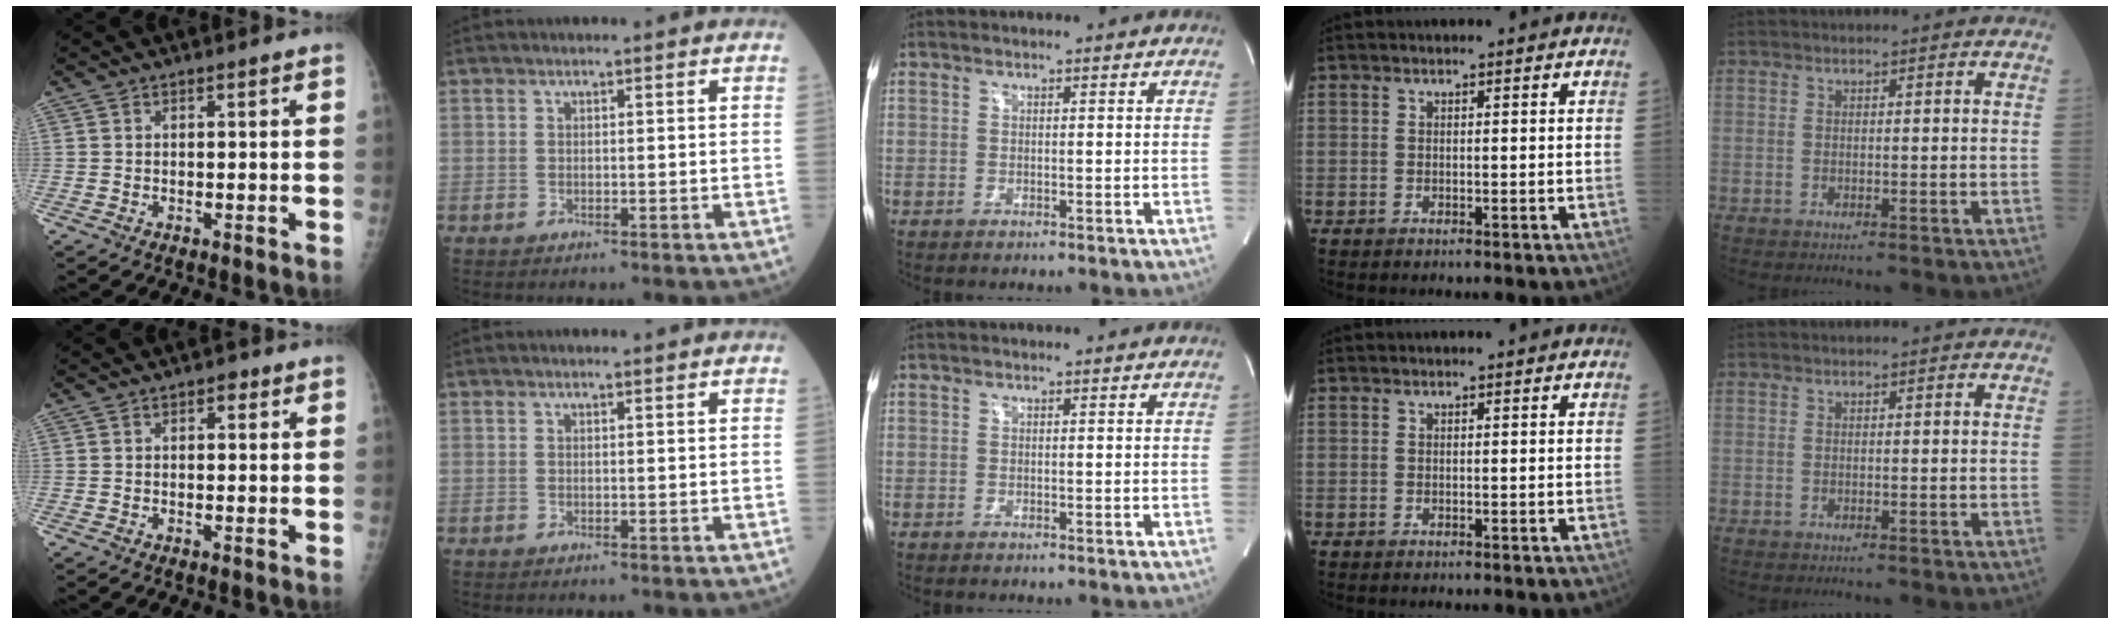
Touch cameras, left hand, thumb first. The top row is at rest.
{"thumb": {"total": 1.7, "force": [0.8, 1.1, 1.1], "torque": [-0.005, 0.000, 0.008]}, "index": {"total": 0.5, "force": [0.4, 0.1, 0.3], "torque": [-0.011, 0.002, 0.005]}}